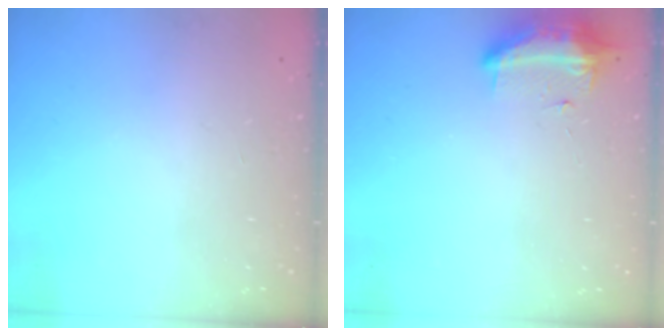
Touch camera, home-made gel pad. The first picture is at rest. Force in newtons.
{"total": 9.5, "press": 9.2, "slide": 2.4}